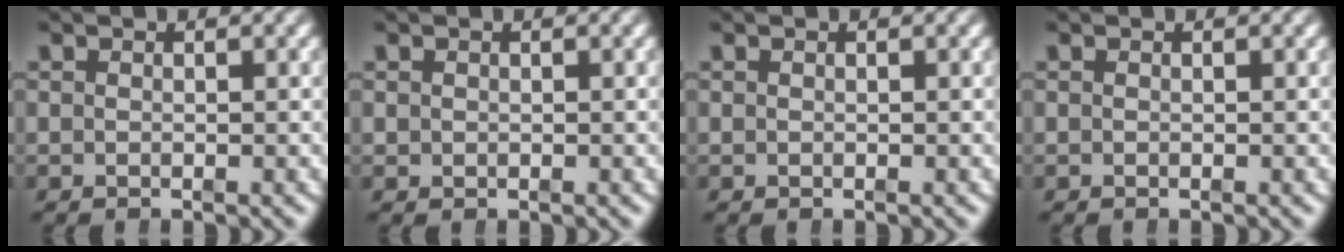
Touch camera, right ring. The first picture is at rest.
{"total": 0.0}
{"total": 0.0}
{"total": 0.0}